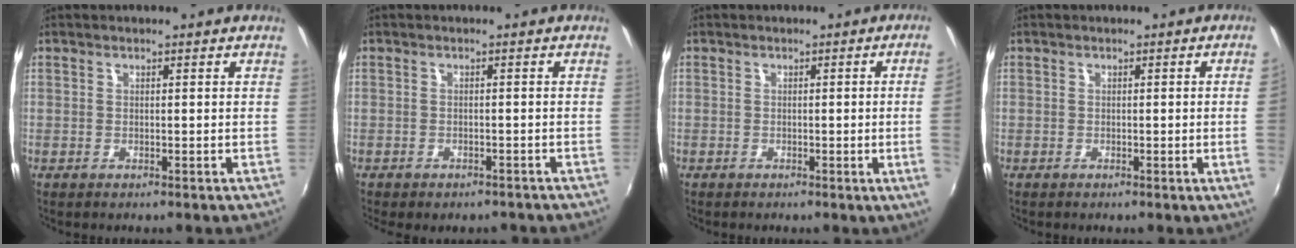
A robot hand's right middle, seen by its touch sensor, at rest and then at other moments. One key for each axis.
{"total": 5.1, "fx": -4.1, "fy": 2.1, "fz": 2.1, "tx": -0.047, "ty": -0.021, "tz": -0.053}
{"total": 4.0, "fx": 0.0, "fy": -1.8, "fz": 3.6, "tx": -0.056, "ty": -0.008, "tz": 0.004}
{"total": 2.0, "fx": -0.1, "fy": -1.2, "fz": 1.6, "tx": -0.020, "ty": -0.011, "tz": 0.001}